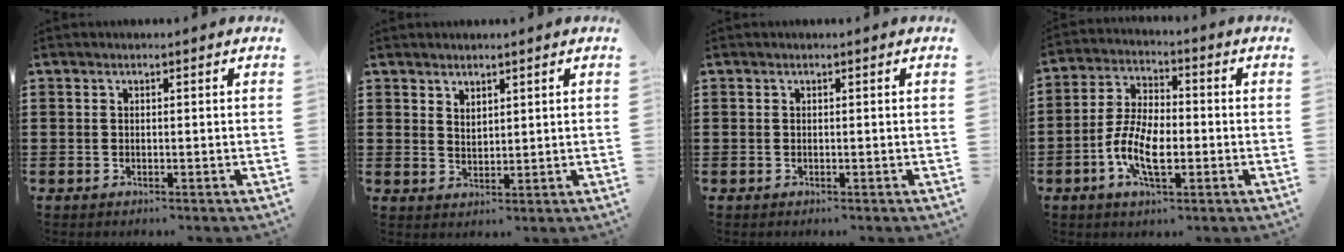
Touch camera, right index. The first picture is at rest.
{"total": 2.0, "force": [1.9, 0.8, 0.0], "torque": [-0.003, 0.004, 0.038]}
{"total": 0.0}
{"total": 8.3, "force": [-2.7, 3.8, 6.9], "torque": [-0.164, -0.007, -0.057]}